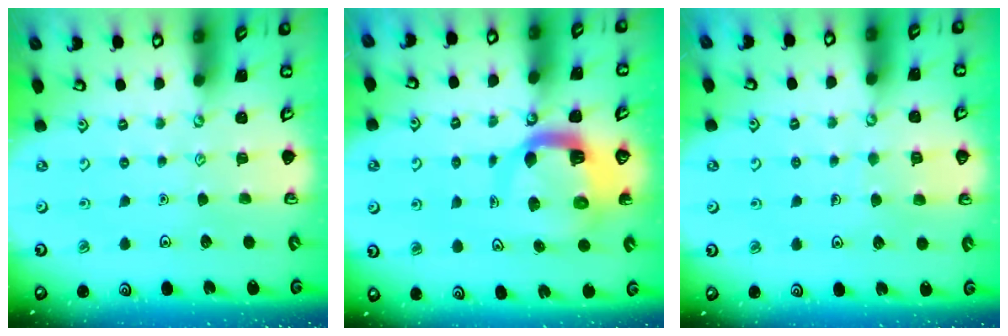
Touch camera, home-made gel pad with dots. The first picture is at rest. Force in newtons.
{"total": 9.0, "press": 9.0, "slide": 1.2}
{"total": 4.7, "press": 4.6, "slide": 0.4}